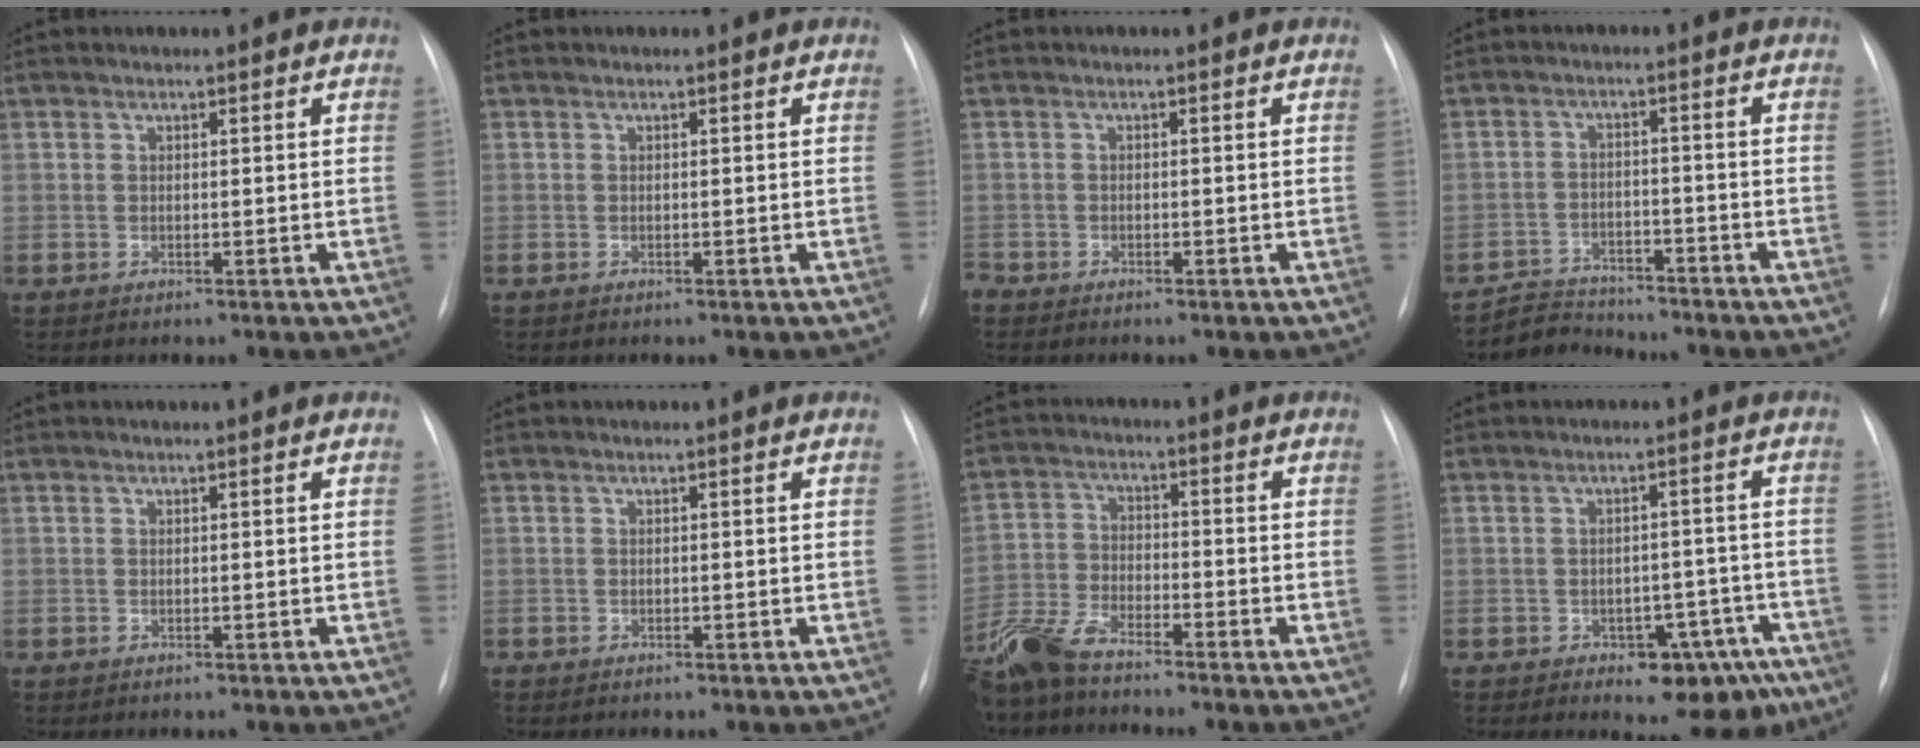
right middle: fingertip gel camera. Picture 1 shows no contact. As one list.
[{"total": 0.0}, {"total": 1.5, "force": [-1.4, 0.5, 0.1], "torque": [-0.001, -0.002, -0.023]}, {"total": 5.4, "force": [-5.2, 1.4, -0.5], "torque": [0.003, -0.002, -0.090]}, {"total": 0.0}, {"total": 0.0}, {"total": 9.0, "force": [-7.8, 1.7, 4.1], "torque": [-0.090, -0.015, -0.155]}, {"total": 9.4, "force": [-6.0, 4.9, 5.4], "torque": [-0.040, 0.025, -0.073]}]